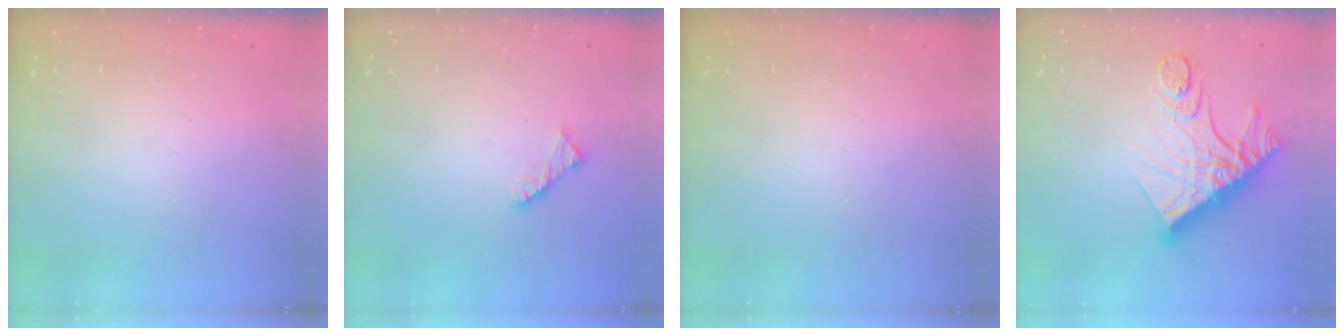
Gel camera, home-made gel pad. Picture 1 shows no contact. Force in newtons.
{"total": 3.0, "press": 3.0, "slide": 0.5}
{"total": 0.0}
{"total": 16.3, "press": 16.3, "slide": 1.3}